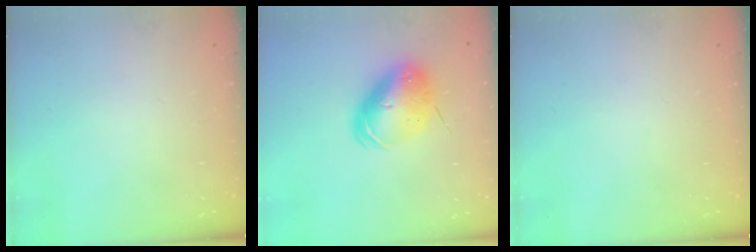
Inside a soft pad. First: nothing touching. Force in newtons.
{"total": 11.4, "press": 11.1, "slide": 2.6}
{"total": 0.0}